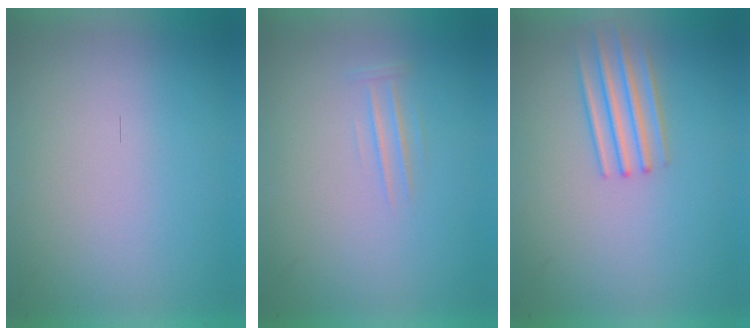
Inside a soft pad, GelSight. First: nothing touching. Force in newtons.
{"total": 1.0}
{"total": 2.1}